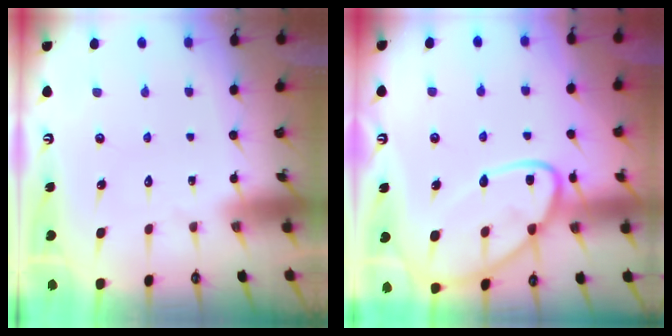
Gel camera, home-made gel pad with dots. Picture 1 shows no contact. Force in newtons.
{"total": 17.3, "press": 17.2, "slide": 1.4}